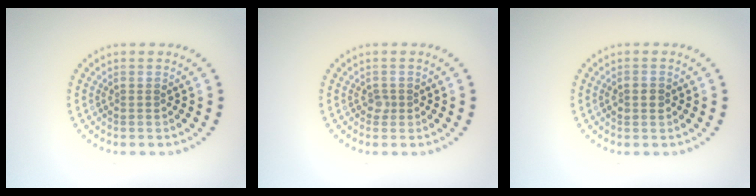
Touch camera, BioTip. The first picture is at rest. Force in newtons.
{"total": 0.9, "press": 0.6, "slide": 0.6}
{"total": 1.6, "press": 1.6, "slide": 0.2}